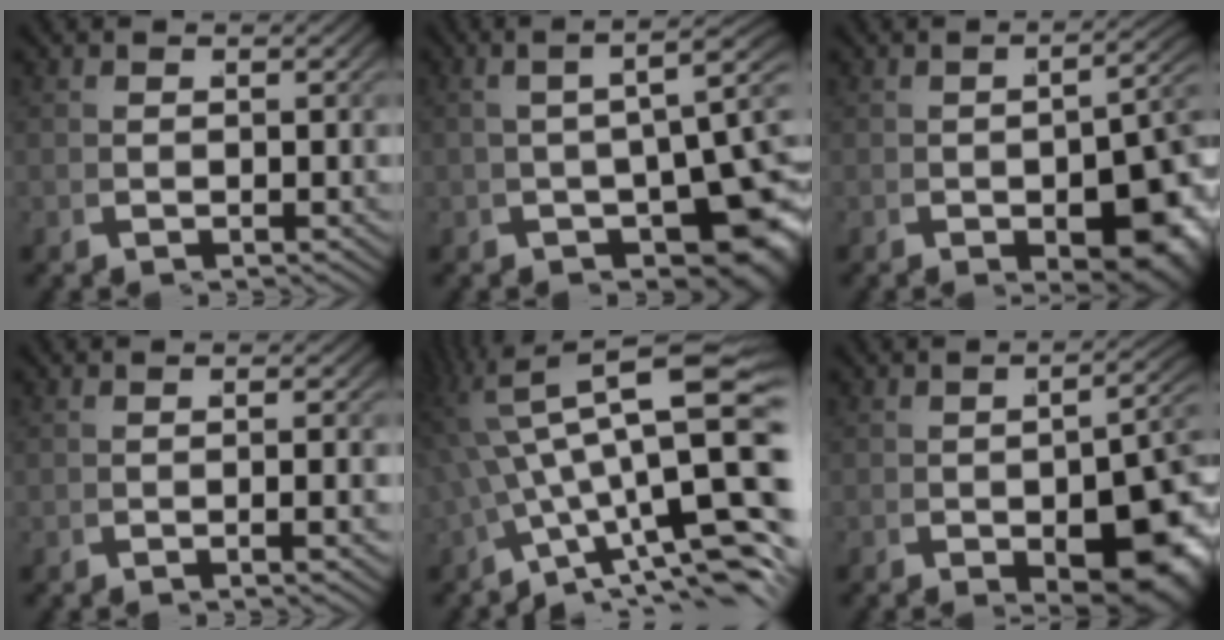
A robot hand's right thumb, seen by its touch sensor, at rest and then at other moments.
{"total": 7.1, "force": [-0.2, 3.3, 6.3], "torque": [-0.092, -0.005, 0.009]}
{"total": 8.1, "force": [-1.5, 4.1, 6.8], "torque": [-0.083, -0.008, -0.013]}
{"total": 1.6, "force": [-0.2, -0.1, 1.6], "torque": [-0.031, 0.011, -0.004]}
{"total": 14.9, "force": [0.8, 8.4, 12.3], "torque": [-0.214, -0.043, 0.036]}
{"total": 8.9, "force": [-1.6, 4.5, 7.6], "torque": [-0.094, -0.014, -0.011]}